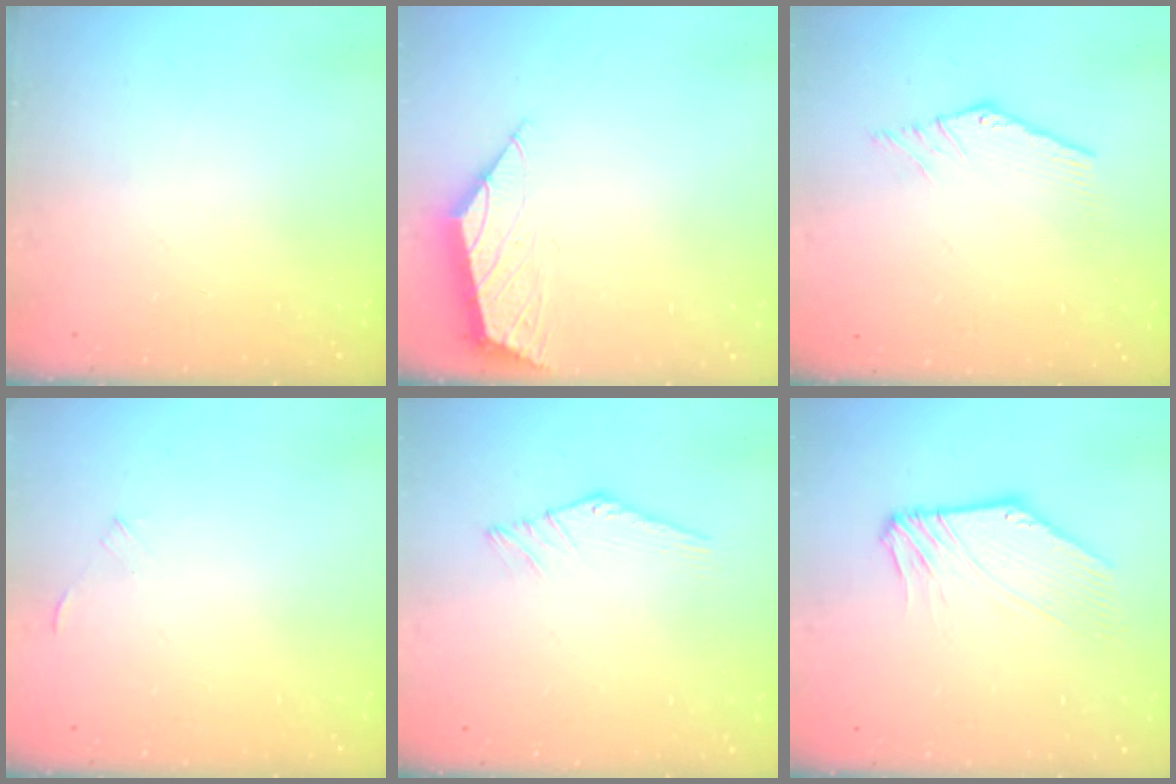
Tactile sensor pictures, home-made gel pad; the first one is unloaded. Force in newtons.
{"total": 2.2, "press": 2.2, "slide": 0.5}
{"total": 0.0}
{"total": 0.0}
{"total": 1.1, "press": 1.1, "slide": 0.2}
{"total": 0.6, "press": 0.4, "slide": 0.4}